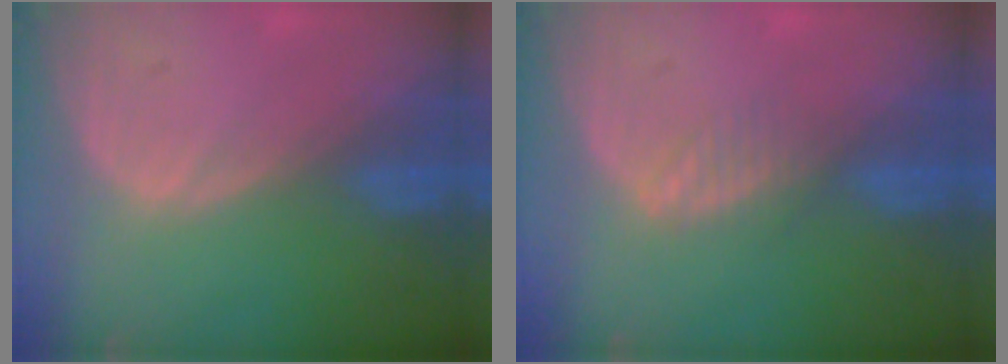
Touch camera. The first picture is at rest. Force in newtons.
{"total": 2.3, "press": 2.3, "slide": 0.1}